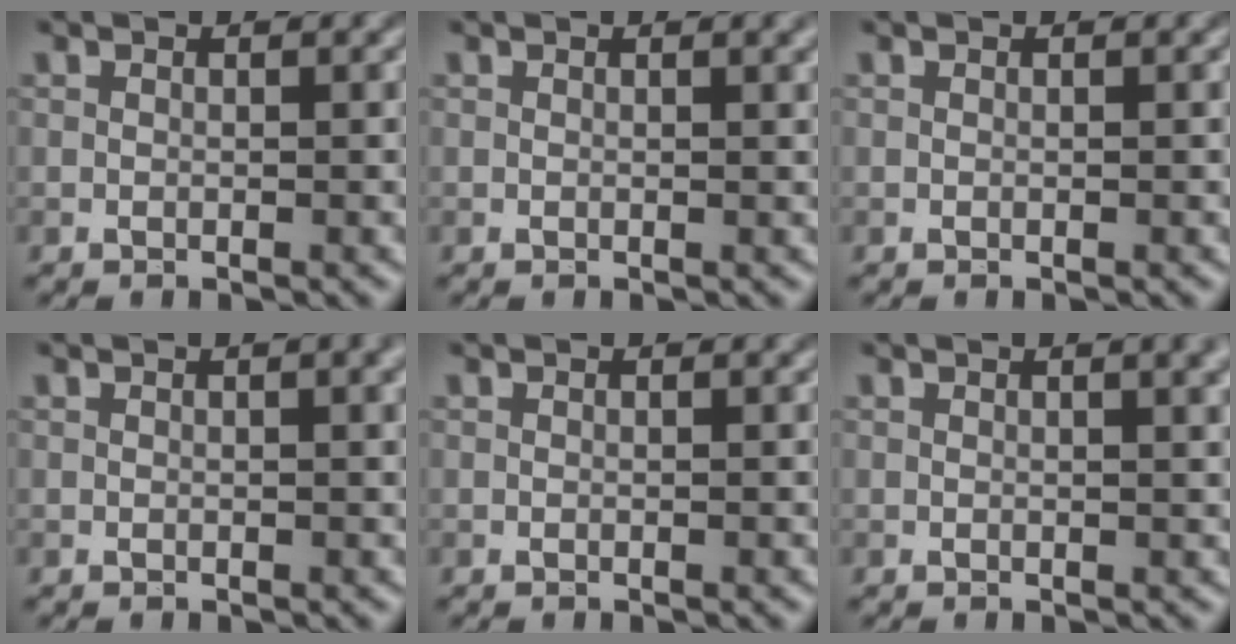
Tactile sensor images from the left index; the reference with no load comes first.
{"total": 1.5, "force": [0.9, 0.6, 1.1], "torque": [-0.005, 0.006, 0.006]}
{"total": 0.0}
{"total": 2.9, "force": [1.2, 1.2, 2.4], "torque": [-0.016, 0.014, 0.009]}
{"total": 0.0}
{"total": 3.6, "force": [1.7, 1.5, 2.8], "torque": [-0.015, 0.025, 0.006]}